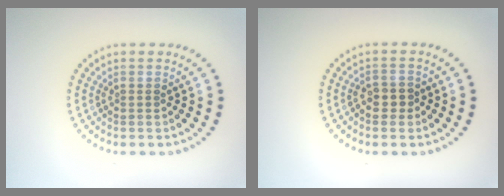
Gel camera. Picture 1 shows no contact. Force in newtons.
{"total": 1.3, "press": 1.2, "slide": 0.5}